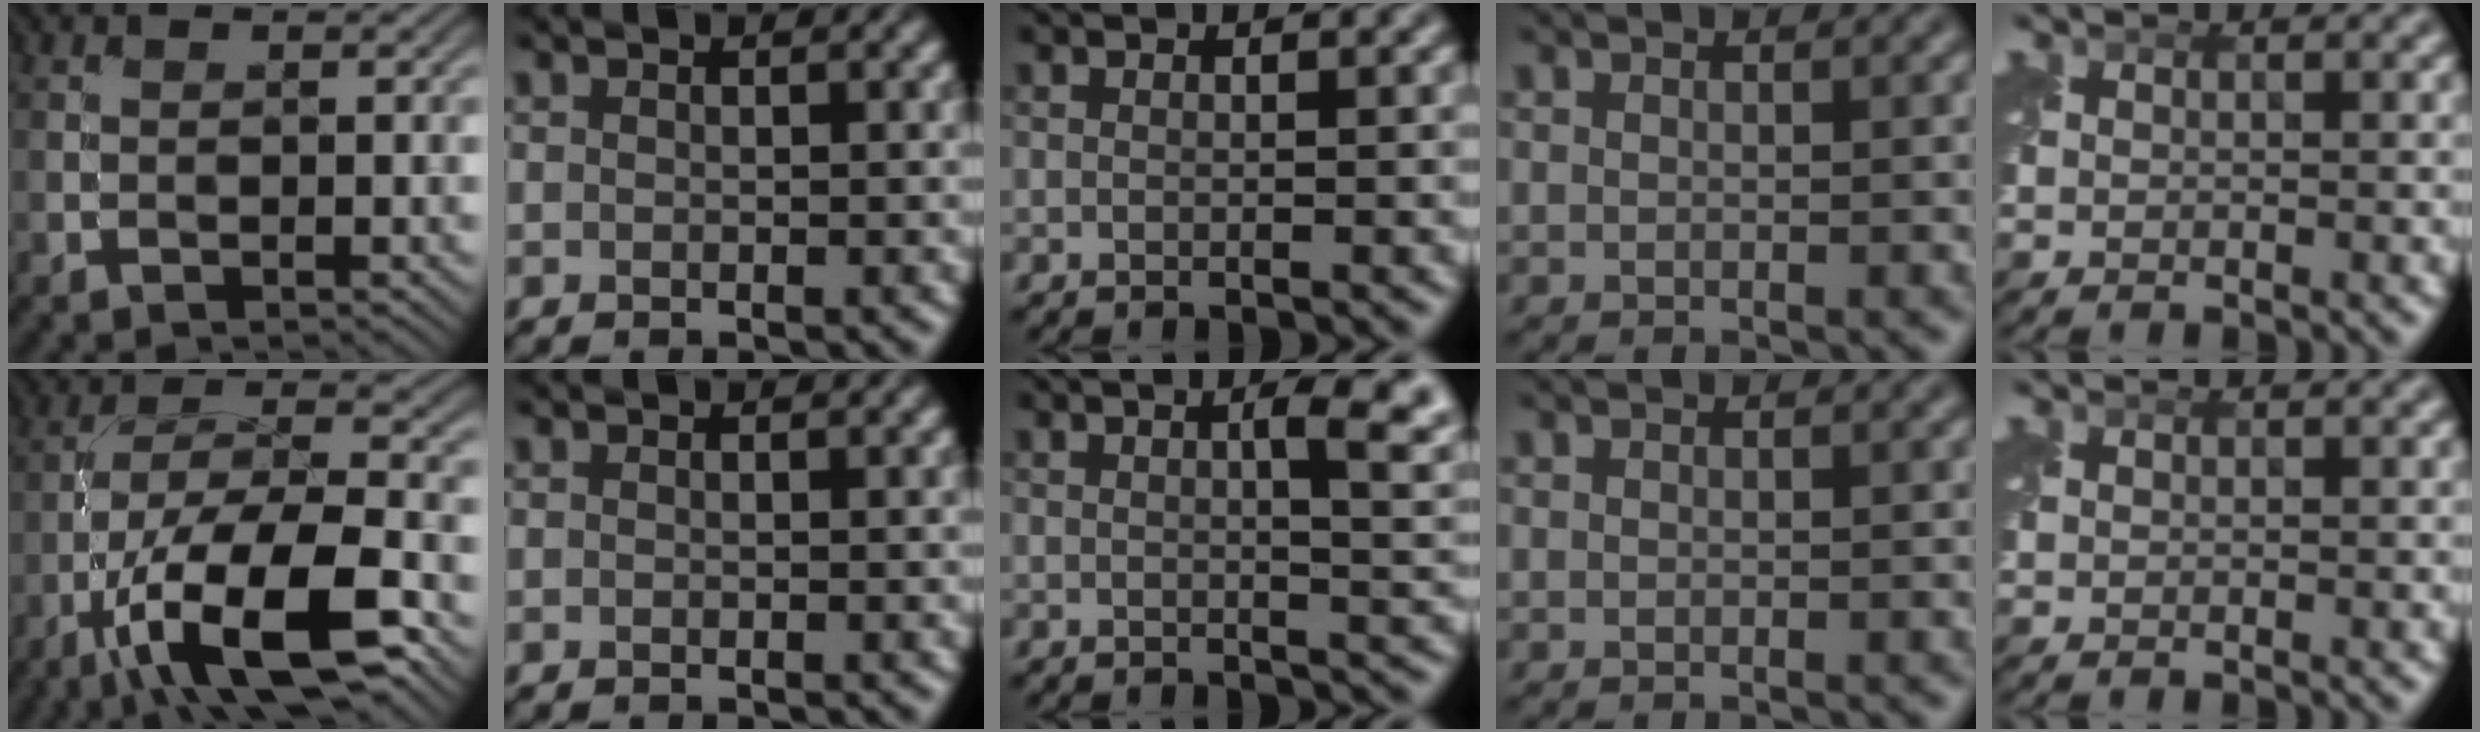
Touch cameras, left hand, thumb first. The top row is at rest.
{"thumb": {"total": 14.2, "force": [-7.1, 4.5, 11.5], "torque": [-0.215, -0.002, -0.131]}, "middle": {"total": 5.2, "force": [1.4, 1.6, 4.7], "torque": [-0.052, 0.006, 0.019]}}